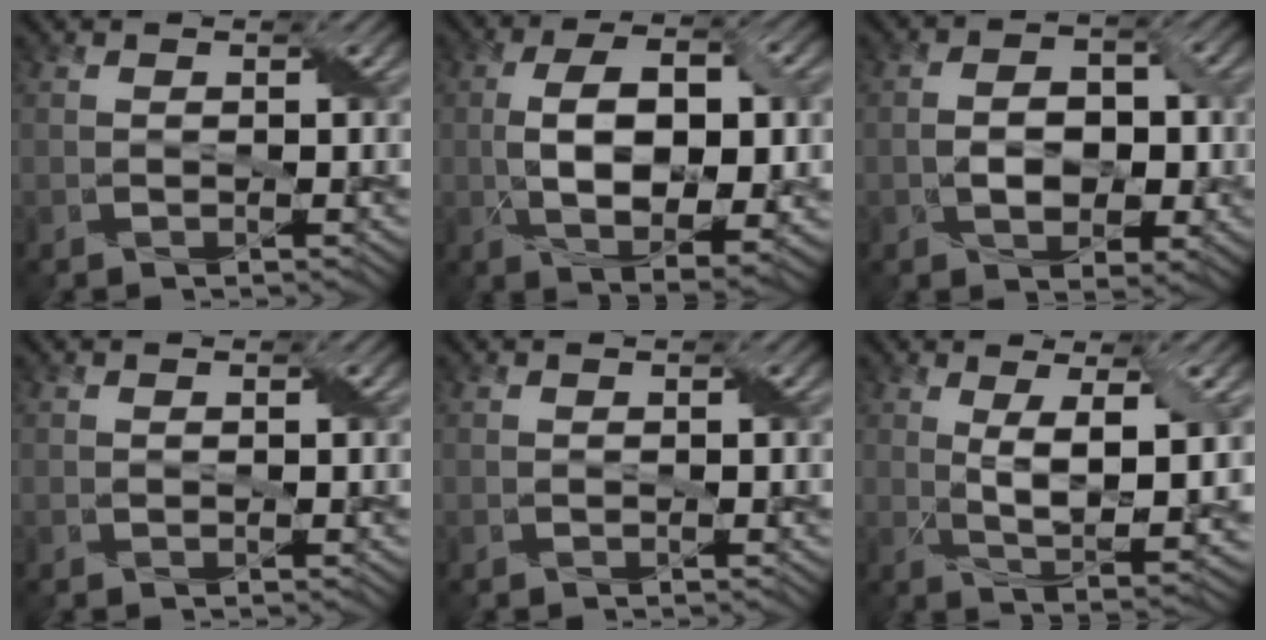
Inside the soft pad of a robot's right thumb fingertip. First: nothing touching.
{"total": 11.3, "force": [-0.2, 5.2, 10.1], "torque": [-0.176, -0.003, 0.002]}
{"total": 5.6, "force": [-0.9, 3.6, 4.1], "torque": [-0.054, 0.000, -0.017]}
{"total": 0.0}
{"total": 0.0}
{"total": 8.4, "force": [1.3, 2.3, 8.0], "torque": [-0.144, -0.001, 0.027]}